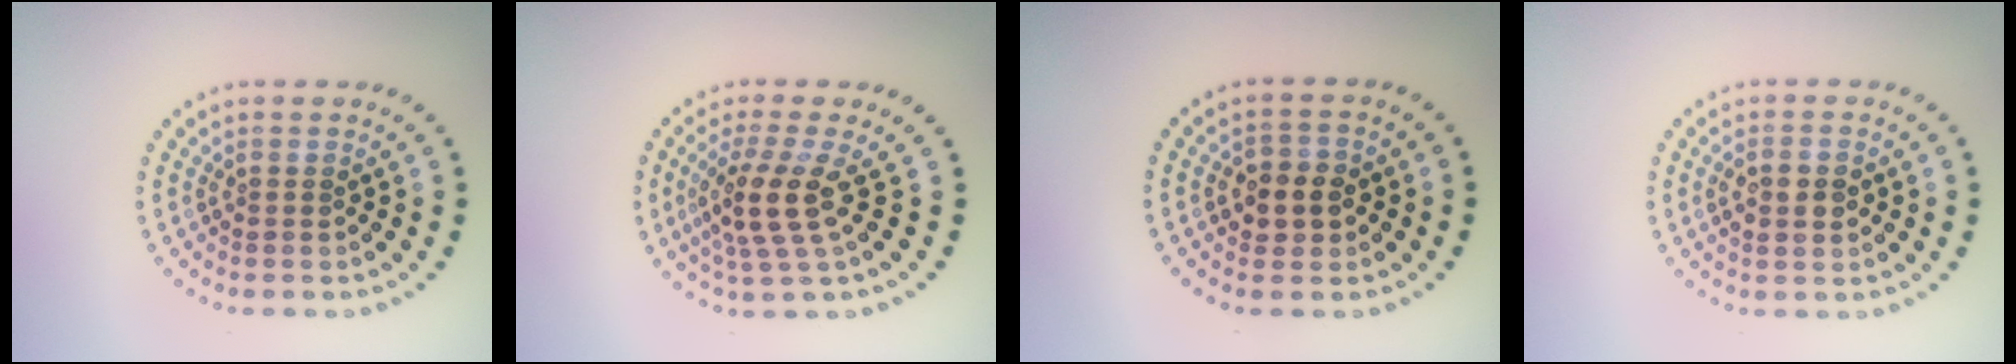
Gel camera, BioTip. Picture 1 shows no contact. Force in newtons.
{"total": 4.0, "press": 2.9, "slide": 2.7}
{"total": 2.7, "press": 2.6, "slide": 0.6}
{"total": 2.3, "press": 2.3, "slide": 0.3}